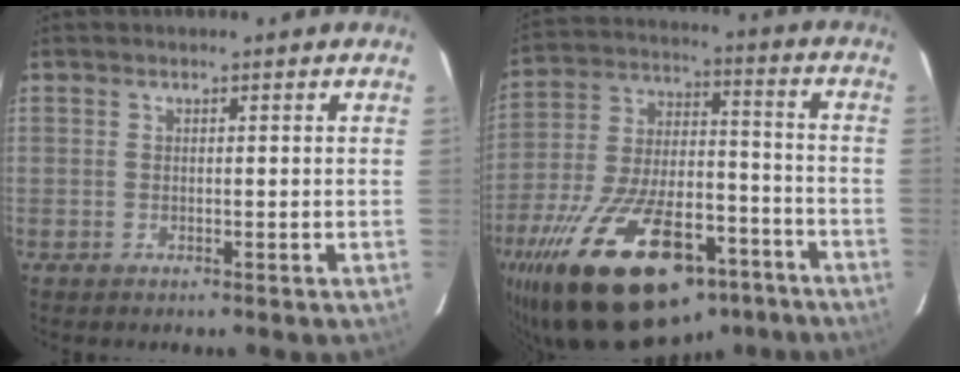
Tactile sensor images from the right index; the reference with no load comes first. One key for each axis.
{"total": 29.9, "fx": -19.1, "fy": 13.4, "fz": 18.7, "tx": -0.353, "ty": -0.011, "tz": -0.286}